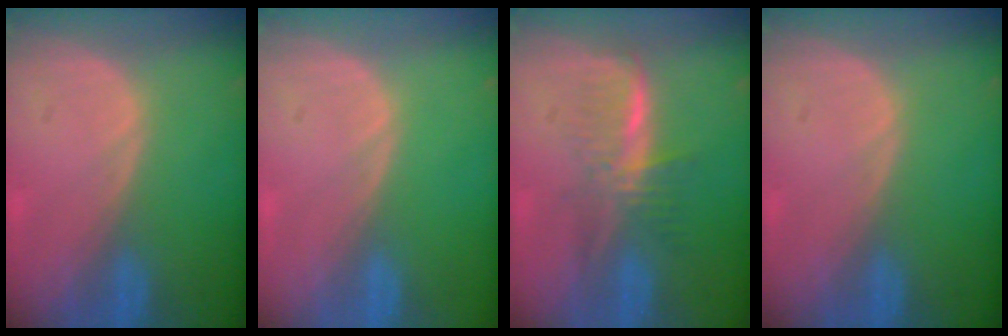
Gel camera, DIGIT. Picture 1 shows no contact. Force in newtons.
{"total": 0.0}
{"total": 5.8, "press": 5.3, "slide": 2.3}
{"total": 0.0}